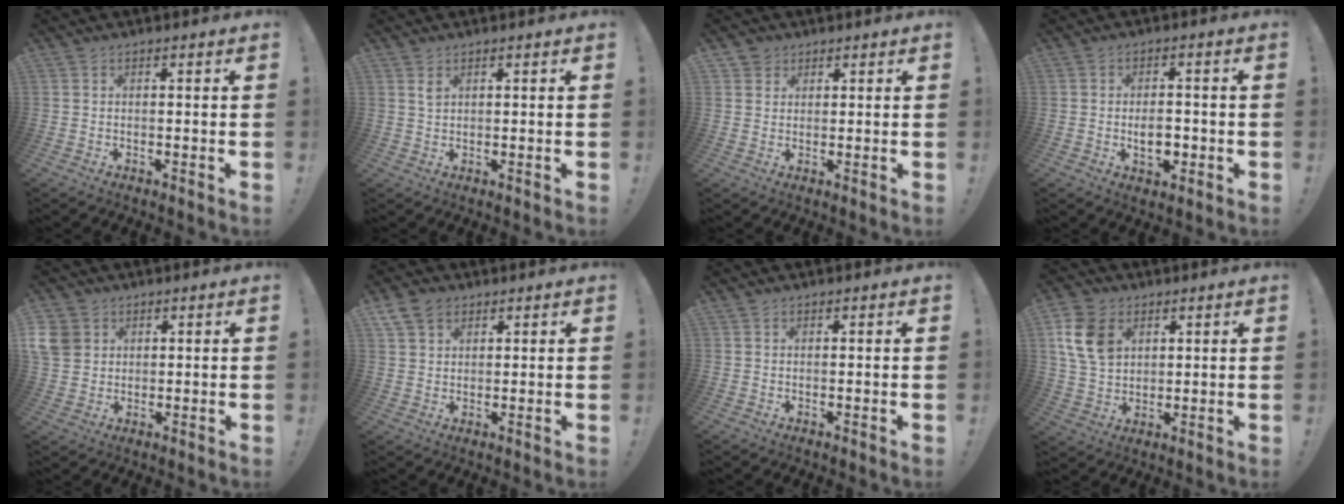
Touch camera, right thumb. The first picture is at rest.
{"total": 1.7, "force": [1.0, 0.8, 1.0], "torque": [-0.007, -0.007, 0.016]}
{"total": 3.1, "force": [1.8, 2.5, 0.0], "torque": [0.002, -0.007, 0.032]}
{"total": 6.4, "force": [-1.5, 4.1, 4.7], "torque": [-0.063, 0.004, -0.026]}
{"total": 7.2, "force": [2.5, 6.1, 2.8], "torque": [-0.054, -0.007, 0.050]}
{"total": 6.8, "force": [4.0, 4.8, 2.7], "torque": [-0.044, -0.011, 0.079]}
{"total": 0.5, "force": [0.4, 0.3, 0.0], "torque": [0.001, 0.000, 0.008]}
{"total": 13.1, "force": [5.0, 9.8, 7.2], "torque": [-0.125, -0.011, 0.099]}